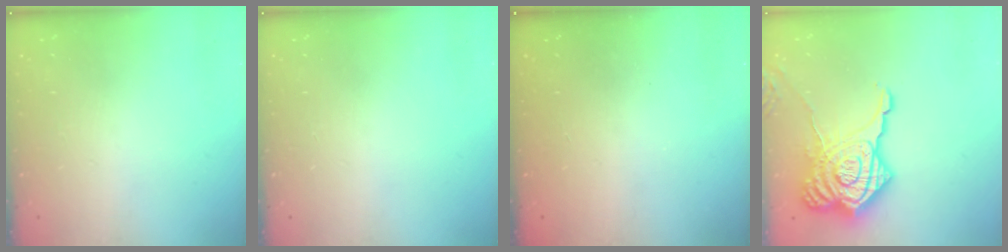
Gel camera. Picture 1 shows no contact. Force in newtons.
{"total": 0.0}
{"total": 2.5, "press": 2.4, "slide": 0.8}
{"total": 21.7, "press": 21.7, "slide": 1.8}